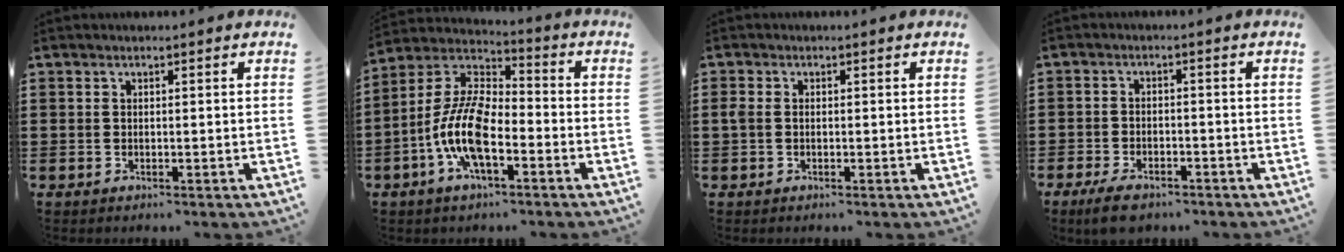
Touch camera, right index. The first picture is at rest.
{"total": 11.2, "force": [-3.9, 4.6, 9.4], "torque": [-0.234, -0.008, -0.082]}
{"total": 1.3, "force": [0.0, 1.0, 0.8], "torque": [-0.026, 0.003, -0.004]}
{"total": 3.6, "force": [-3.0, 1.2, 1.5], "torque": [-0.033, 0.006, -0.061]}